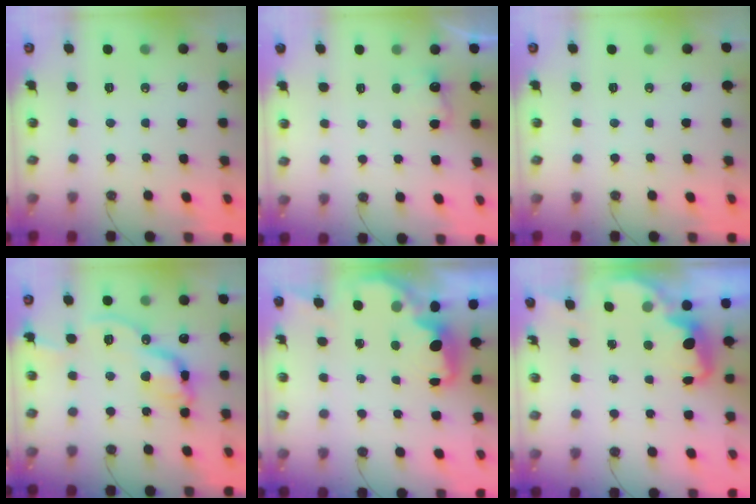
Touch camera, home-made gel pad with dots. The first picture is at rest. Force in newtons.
{"total": 3.5, "press": 3.3, "slide": 1.0}
{"total": 0.0}
{"total": 14.7, "press": 14.7, "slide": 0.6}
{"total": 1.5, "press": 1.3, "slide": 0.7}
{"total": 2.5, "press": 2.4, "slide": 0.7}